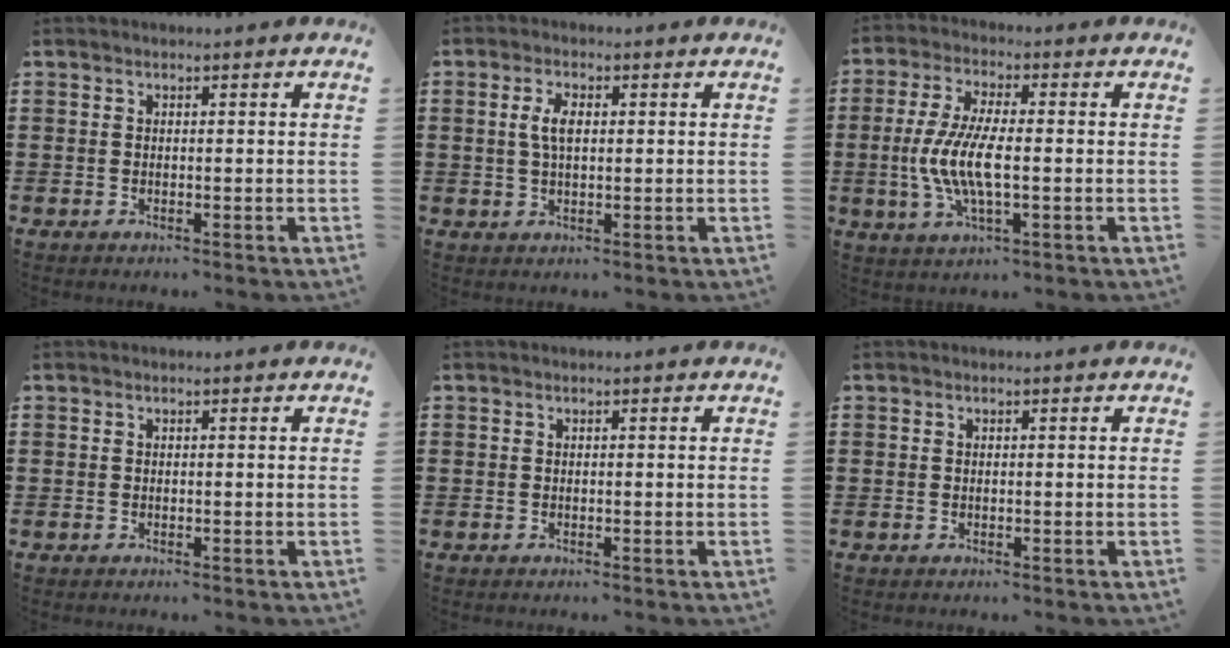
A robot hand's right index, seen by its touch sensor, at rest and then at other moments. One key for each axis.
{"total": 3.9, "fx": 0.6, "fy": 1.7, "fz": 3.5, "tx": -0.072, "ty": 0.009, "tz": 0.007}
{"total": 8.3, "fx": -1.5, "fy": 2.7, "fz": 7.7, "tx": -0.175, "ty": -0.010, "tz": -0.036}
{"total": 0.0}
{"total": 0.0}
{"total": 0.0}